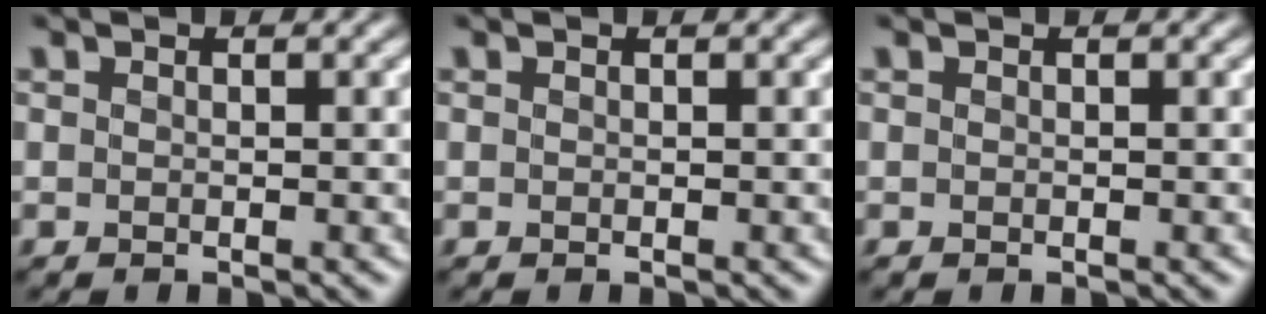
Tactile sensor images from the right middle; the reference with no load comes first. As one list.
[{"total": 0.0}, {"total": 0.0}]